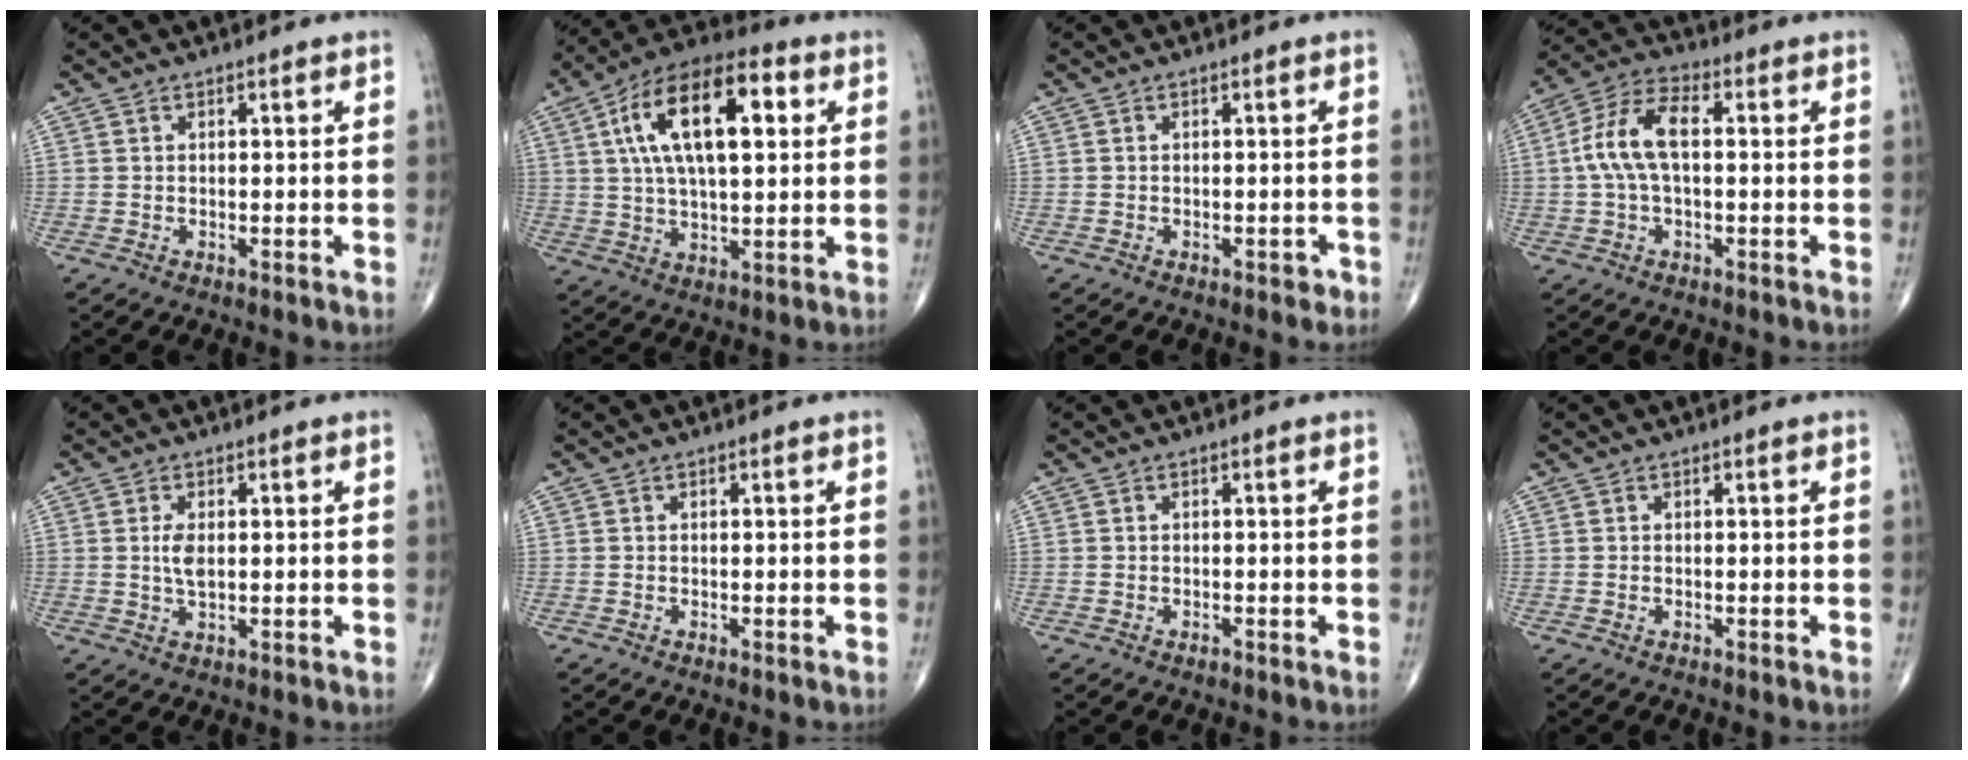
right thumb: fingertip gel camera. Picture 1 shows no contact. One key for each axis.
{"total": 19.1, "fx": 5.0, "fy": 8.7, "fz": 16.3, "tx": -0.267, "ty": 0.016, "tz": 0.076}
{"total": 1.2, "fx": -0.6, "fy": 0.8, "fz": 0.7, "tx": -0.007, "ty": 0.003, "tz": -0.008}
{"total": 10.3, "fx": 0.7, "fy": 5.1, "fz": 8.9, "tx": -0.190, "ty": 0.032, "tz": 0.008}
{"total": 3.2, "fx": 0.3, "fy": 1.5, "fz": 2.8, "tx": -0.056, "ty": -0.004, "tz": 0.007}
{"total": 0.0}
{"total": 0.5, "fx": -0.4, "fy": 0.3, "fz": 0.2, "tx": -0.004, "ty": 0.000, "tz": -0.008}
{"total": 0.0}